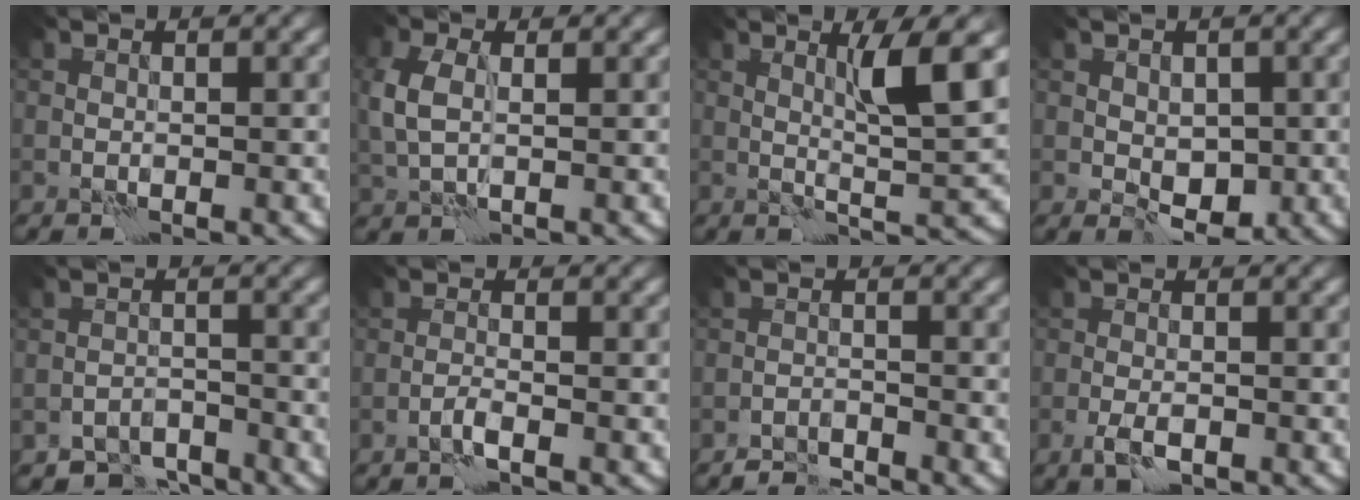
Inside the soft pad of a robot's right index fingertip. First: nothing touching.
{"total": 3.1, "force": [0.6, 1.8, 2.4], "torque": [-0.069, 0.007, 0.010]}
{"total": 4.7, "force": [1.7, 0.1, 4.4], "torque": [-0.080, -0.004, 0.032]}
{"total": 3.4, "force": [-0.4, 2.4, 2.4], "torque": [-0.034, -0.004, -0.008]}
{"total": 3.7, "force": [-3.4, 1.3, 0.4], "torque": [0.007, 0.001, -0.062]}
{"total": 1.1, "force": [-0.8, -0.2, 0.8], "torque": [-0.018, 0.005, -0.019]}
{"total": 2.0, "force": [-2.0, 0.0, 0.1], "torque": [0.001, 0.005, -0.042]}
{"total": 2.1, "force": [-1.2, 0.7, 1.6], "torque": [-0.036, -0.002, -0.026]}